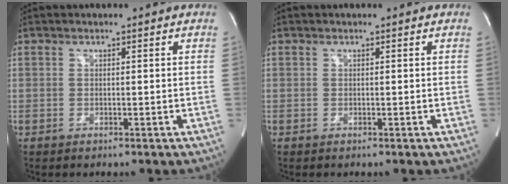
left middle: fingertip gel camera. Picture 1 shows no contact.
{"total": 0.0}